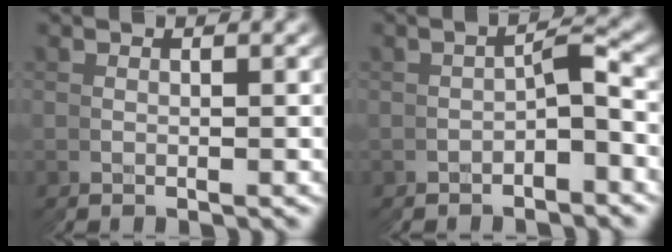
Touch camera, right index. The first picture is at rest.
{"total": 1.9, "force": [-1.8, 0.3, 0.4], "torque": [0.002, -0.004, -0.027]}